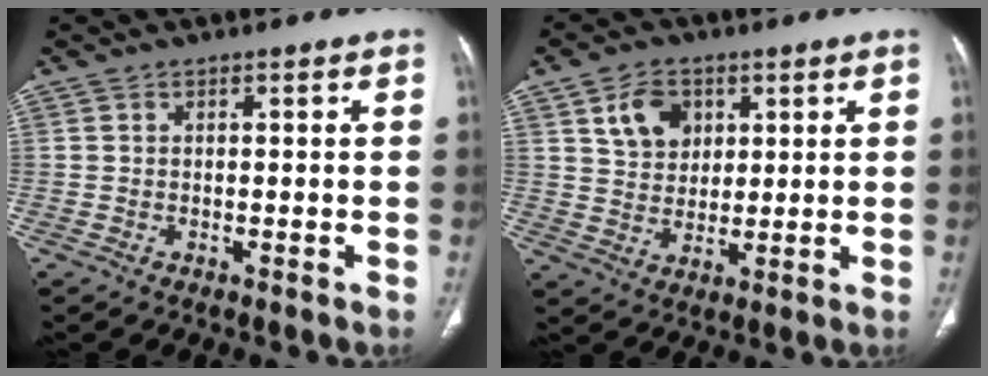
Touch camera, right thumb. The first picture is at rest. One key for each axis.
{"total": 8.0, "fx": 3.5, "fy": 5.9, "fz": 4.1, "tx": -0.047, "ty": -0.015, "tz": 0.065}